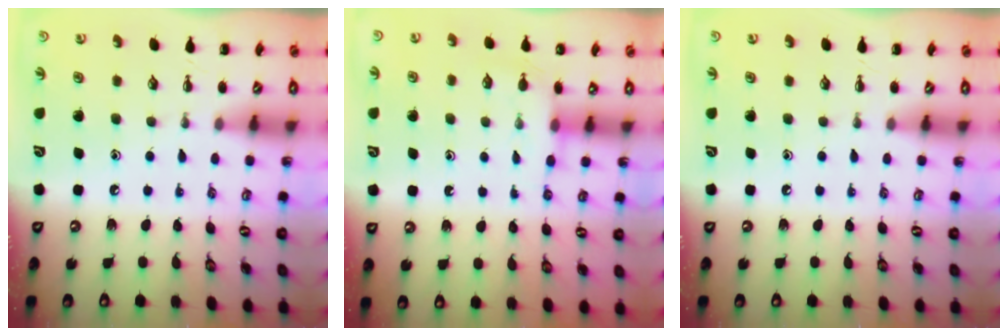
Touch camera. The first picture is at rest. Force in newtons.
{"total": 5.7, "press": 5.6, "slide": 1.1}
{"total": 0.0}